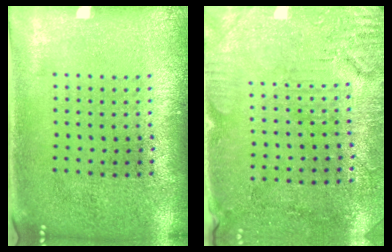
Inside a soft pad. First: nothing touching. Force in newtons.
{"total": 3.1, "press": 2.8, "slide": 1.3}